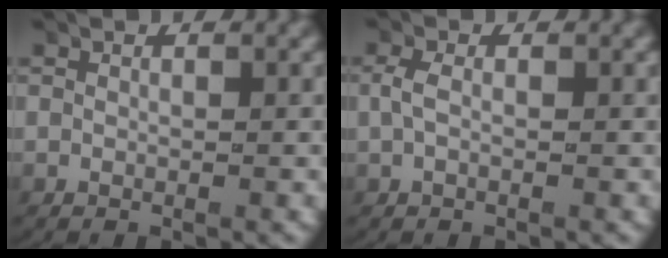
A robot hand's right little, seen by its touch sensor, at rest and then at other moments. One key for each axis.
{"total": 1.0, "fx": 0.0, "fy": 0.2, "fz": 1.0, "tx": -0.035, "ty": 0.003, "tz": 0.001}